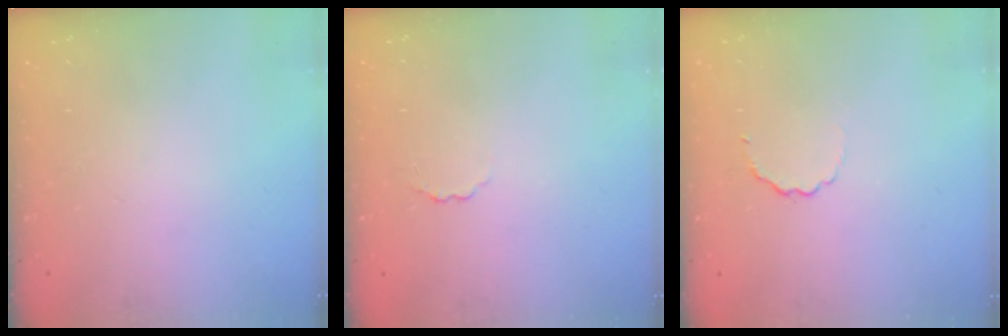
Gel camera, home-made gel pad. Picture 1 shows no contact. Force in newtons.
{"total": 2.0, "press": 1.9, "slide": 0.6}
{"total": 2.7, "press": 2.5, "slide": 0.9}